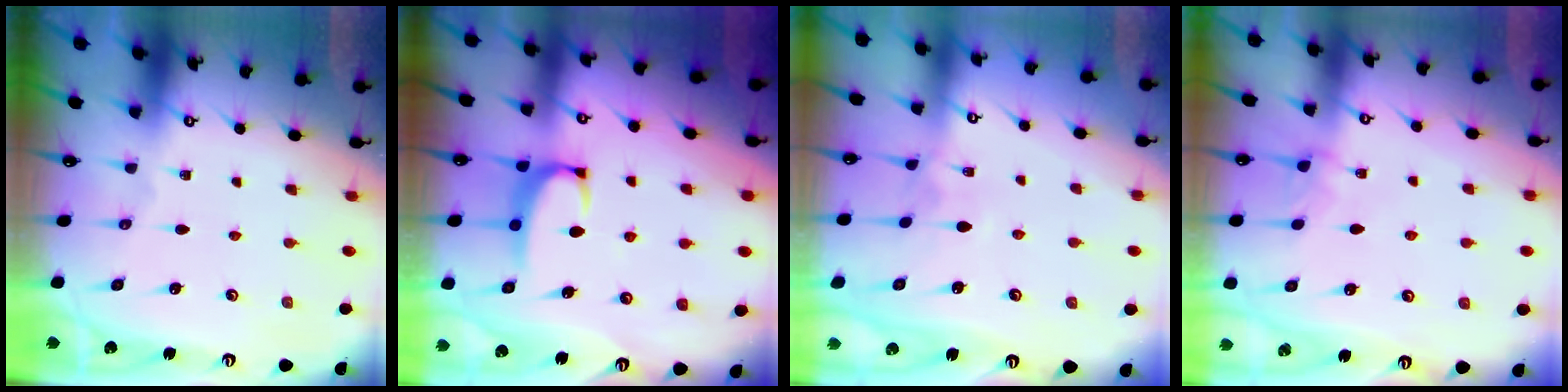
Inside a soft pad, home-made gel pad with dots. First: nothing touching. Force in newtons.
{"total": 2.3, "press": 2.2, "slide": 0.6}
{"total": 3.0, "press": 2.9, "slide": 0.3}
{"total": 1.6, "press": 1.6, "slide": 0.4}